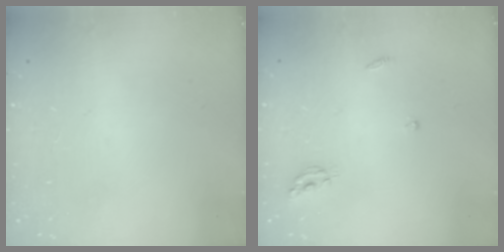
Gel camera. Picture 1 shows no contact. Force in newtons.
{"total": 5.2, "press": 5.2, "slide": 0.4}